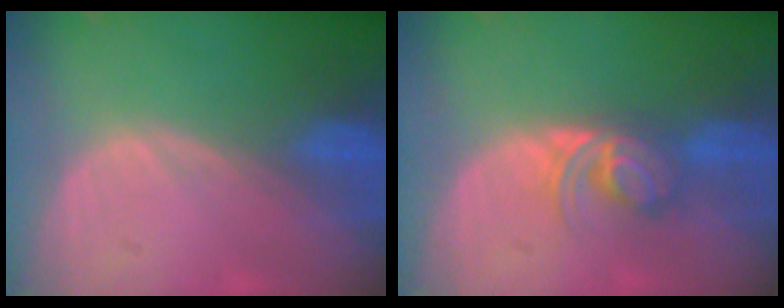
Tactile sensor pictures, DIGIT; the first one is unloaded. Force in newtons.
{"total": 5.6, "press": 4.9, "slide": 2.8}